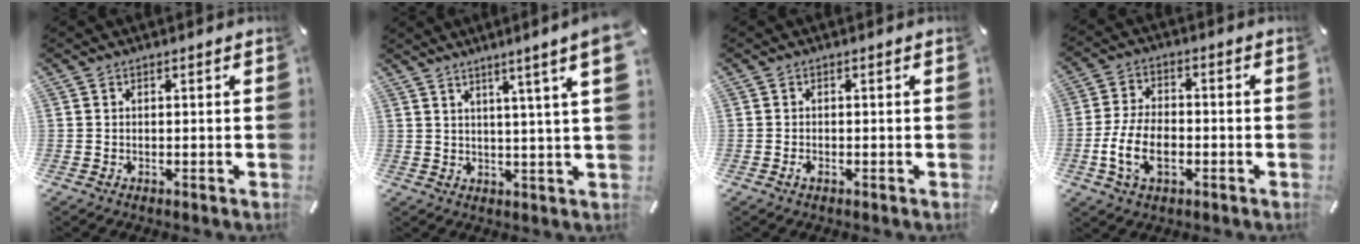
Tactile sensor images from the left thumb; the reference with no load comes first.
{"total": 8.3, "force": [4.0, -1.0, 7.2], "torque": [-0.128, -0.018, 0.061]}
{"total": 0.9, "force": [-0.6, 0.4, 0.6], "torque": [-0.010, 0.002, -0.011]}
{"total": 9.9, "force": [-3.0, 6.1, 7.1], "torque": [-0.160, 0.007, -0.055]}